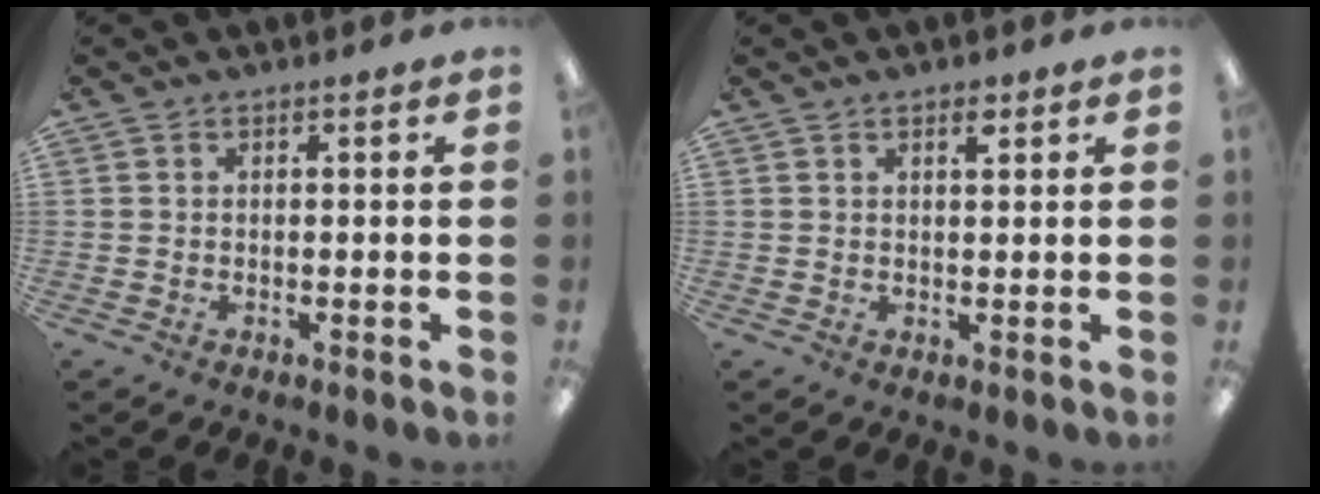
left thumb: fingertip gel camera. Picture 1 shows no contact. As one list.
[{"total": 2.4, "force": [1.6, 0.7, 1.6], "torque": [-0.019, -0.004, 0.025]}]